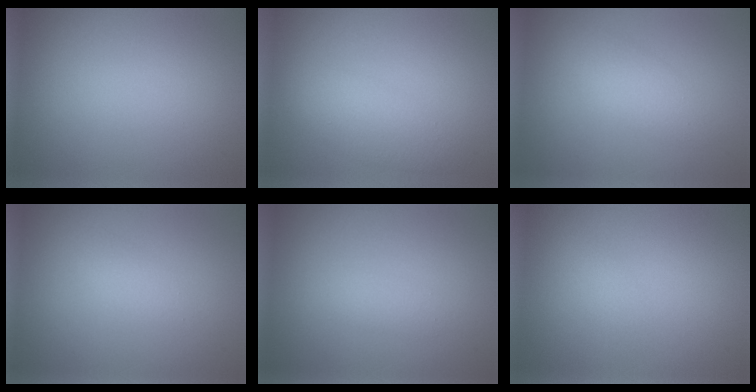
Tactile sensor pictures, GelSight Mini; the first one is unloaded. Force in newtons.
{"total": 2.9, "press": 2.9, "slide": 0.0}
{"total": 2.7, "press": 2.7, "slide": 0.2}
{"total": 1.0, "press": 1.0, "slide": 0.1}
{"total": 1.0, "press": 1.0, "slide": 0.1}
{"total": 0.9, "press": 0.9, "slide": 0.1}